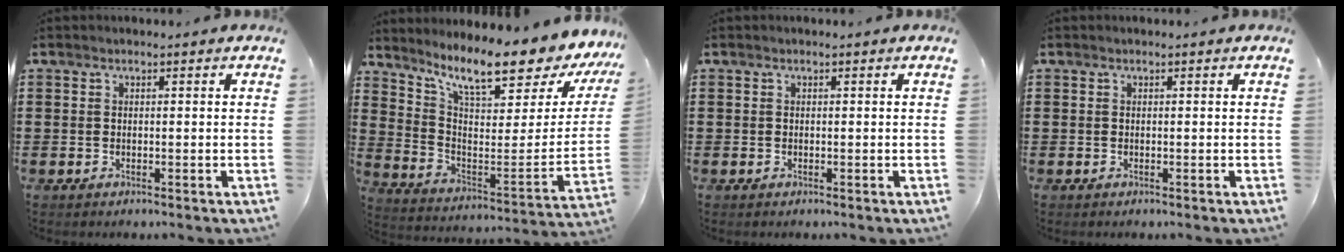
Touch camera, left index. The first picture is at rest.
{"total": 11.0, "force": [8.8, 1.6, 6.4], "torque": [-0.130, -0.077, 0.140]}
{"total": 0.0}
{"total": 0.0}